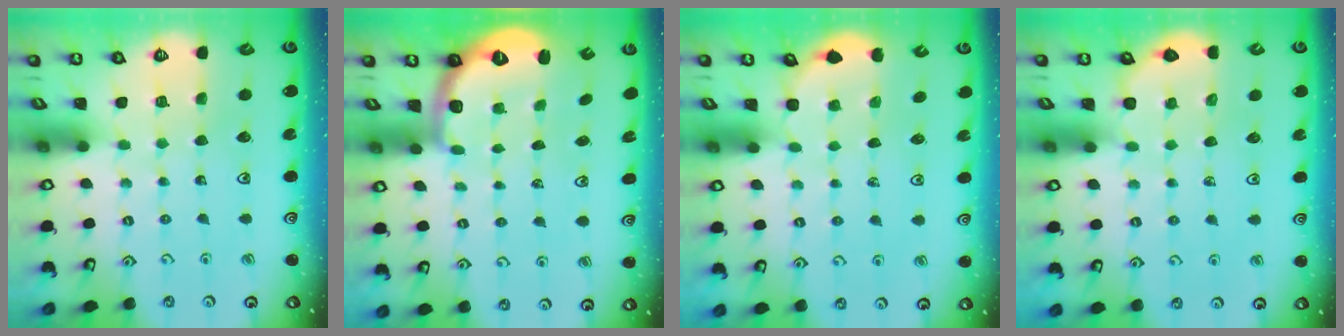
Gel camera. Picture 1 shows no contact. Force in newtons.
{"total": 2.7, "press": 1.6, "slide": 2.2}
{"total": 2.0, "press": 1.7, "slide": 1.1}
{"total": 2.0, "press": 2.0, "slide": 0.2}